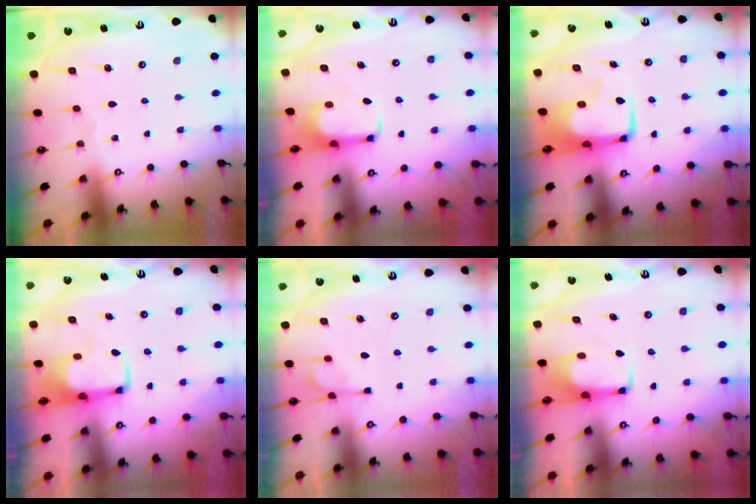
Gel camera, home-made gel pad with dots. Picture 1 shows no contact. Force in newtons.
{"total": 1.9, "press": 1.9, "slide": 0.2}
{"total": 6.5, "press": 6.5, "slide": 0.9}
{"total": 1.5, "press": 1.4, "slide": 0.4}
{"total": 7.3, "press": 7.1, "slide": 1.6}
{"total": 1.8, "press": 1.6, "slide": 0.6}